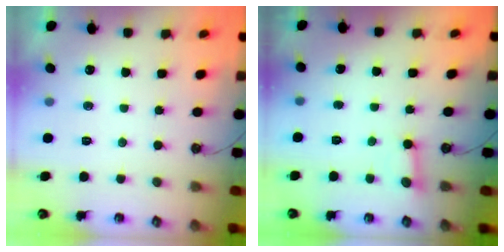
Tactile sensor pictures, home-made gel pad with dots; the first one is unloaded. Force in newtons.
{"total": 3.0, "press": 3.0, "slide": 0.2}